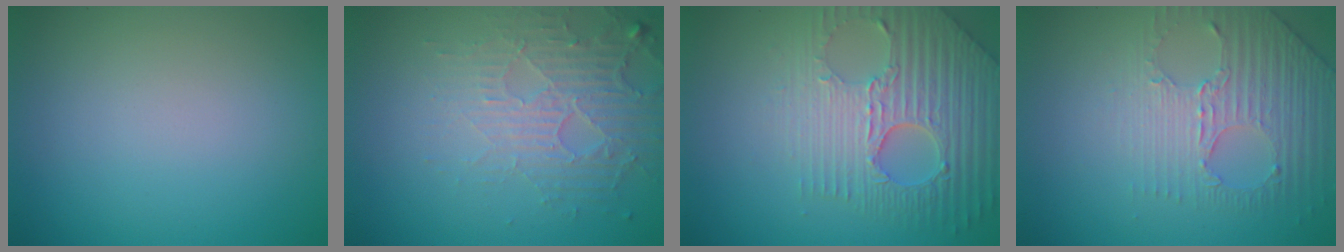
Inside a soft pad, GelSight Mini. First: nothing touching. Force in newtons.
{"total": 5.2, "press": 3.3, "slide": 4.0}
{"total": 7.4, "press": 5.4, "slide": 5.1}
{"total": 4.4, "press": 3.1, "slide": 3.1}